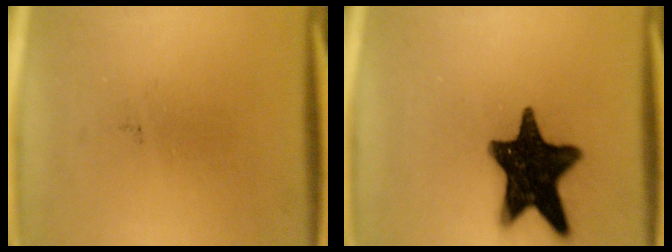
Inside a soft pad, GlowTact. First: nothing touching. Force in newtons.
{"total": 18.1}